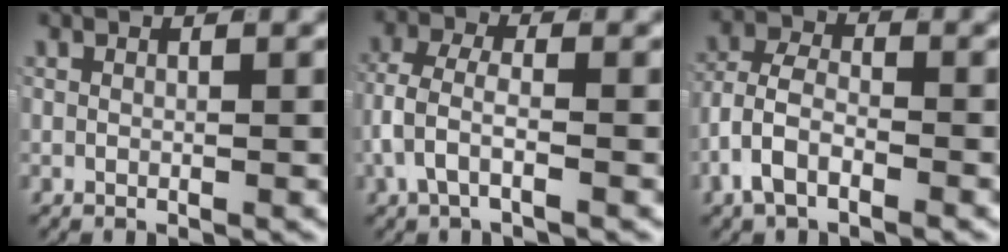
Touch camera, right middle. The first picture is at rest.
{"total": 3.9, "force": [-1.5, 2.1, 2.9], "torque": [-0.068, -0.009, -0.024]}
{"total": 4.5, "force": [-1.9, 2.8, 3.0], "torque": [-0.056, -0.005, -0.038]}